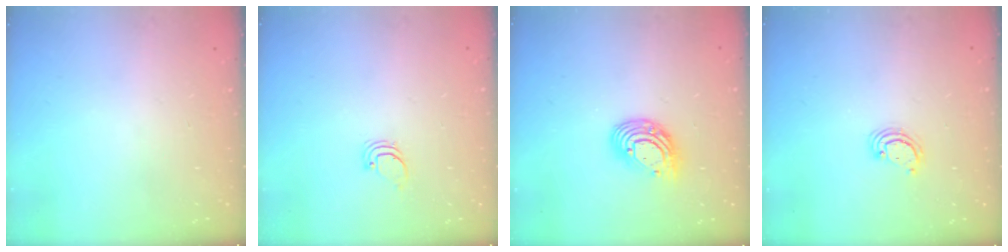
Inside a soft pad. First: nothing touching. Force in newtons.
{"total": 0.9, "press": 0.9, "slide": 0.0}
{"total": 10.1, "press": 10.1, "slide": 0.9}
{"total": 2.5, "press": 2.5, "slide": 0.3}